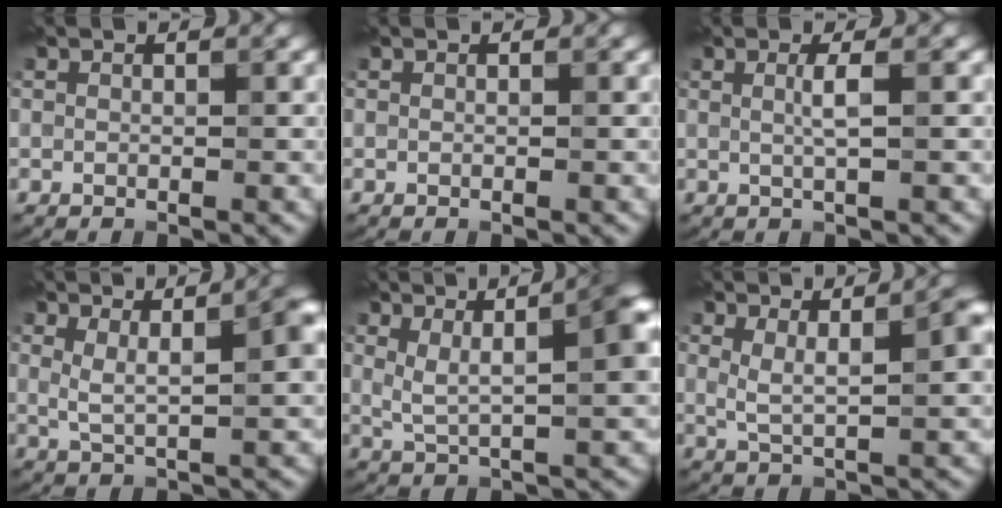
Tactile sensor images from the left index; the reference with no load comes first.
{"total": 0.0}
{"total": 1.6, "force": [0.2, 0.3, 1.6], "torque": [-0.030, 0.002, -0.001]}
{"total": 5.0, "force": [1.6, 1.4, 4.6], "torque": [-0.073, 0.000, 0.027]}
{"total": 7.3, "force": [2.2, 2.5, 6.4], "torque": [-0.101, 0.004, 0.038]}
{"total": 4.5, "force": [1.5, 1.2, 4.1], "torque": [-0.070, -0.002, 0.027]}